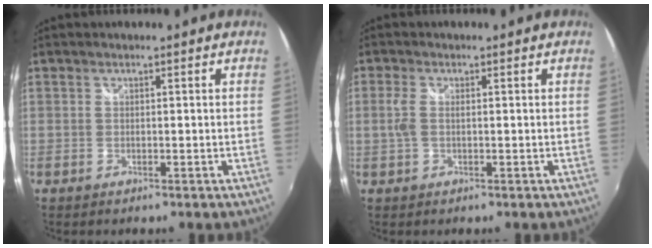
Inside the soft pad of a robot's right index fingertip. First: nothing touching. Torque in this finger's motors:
{"motor_torque": [0.04, 0.01, 0.08, 0.04]}